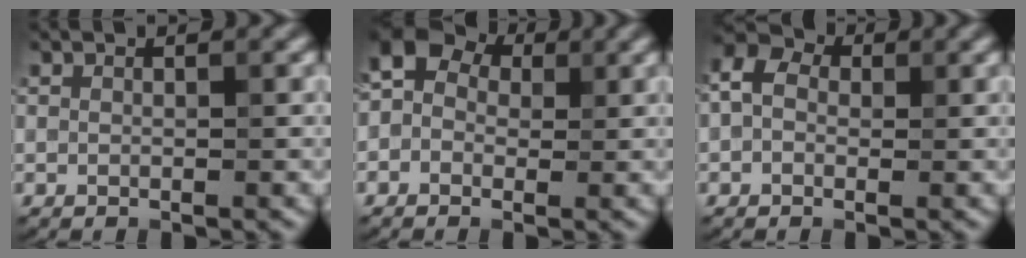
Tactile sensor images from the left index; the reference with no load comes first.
{"total": 5.7, "force": [1.1, 4.7, 2.9], "torque": [-0.024, 0.028, -0.029]}
{"total": 3.3, "force": [0.1, 2.6, 2.0], "torque": [-0.037, 0.012, -0.014]}